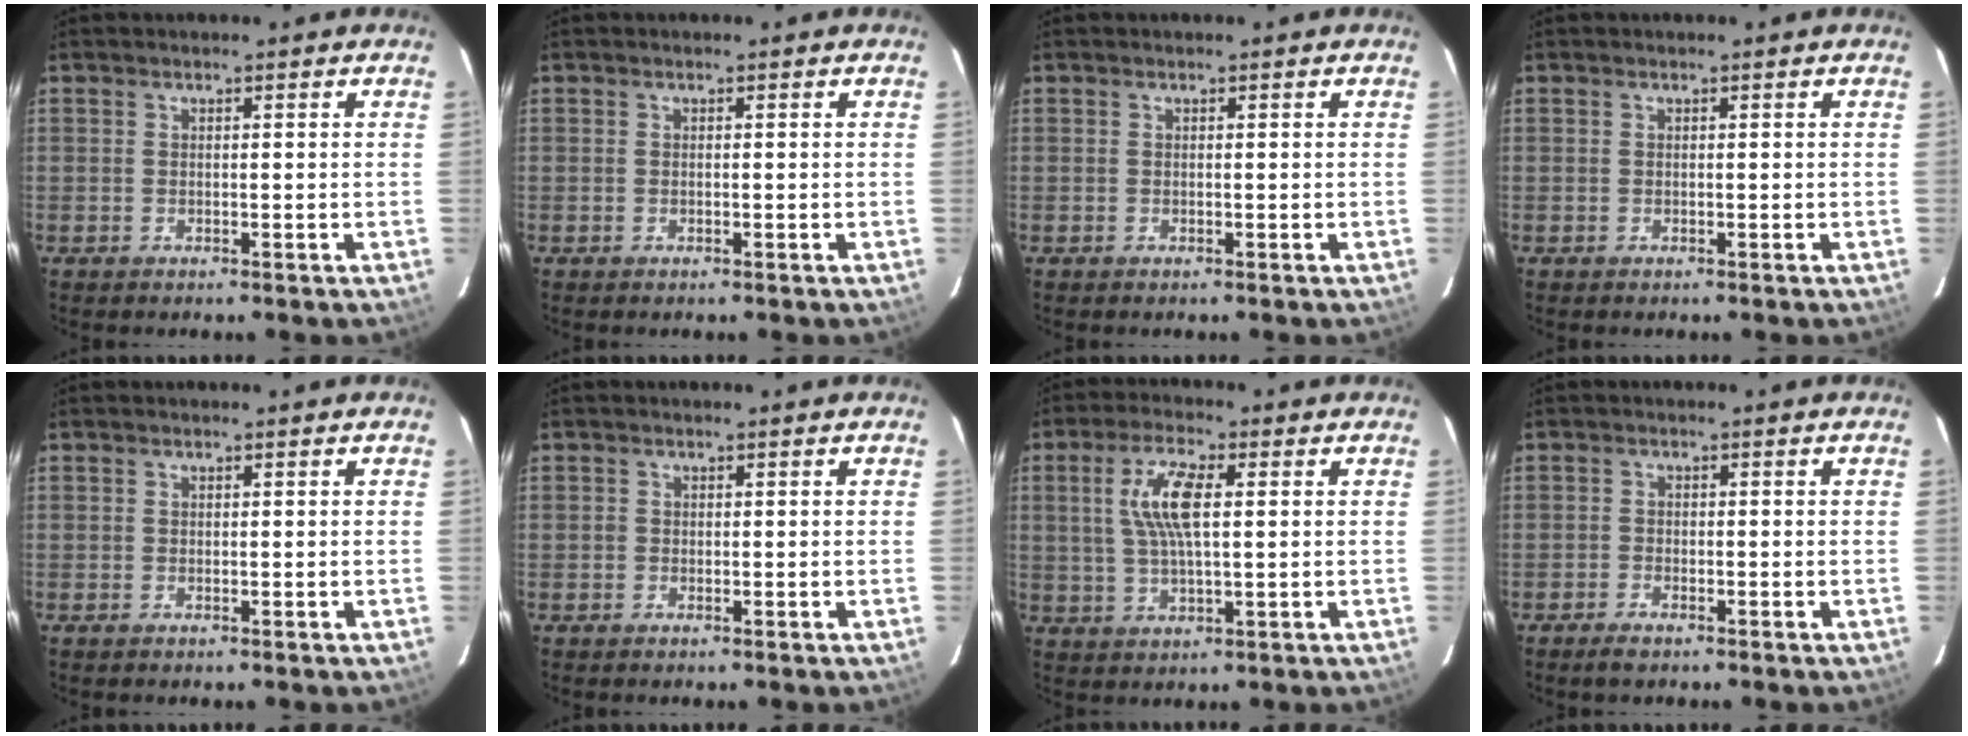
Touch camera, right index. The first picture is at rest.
{"total": 0.0}
{"total": 0.0}
{"total": 0.0}
{"total": 0.0}
{"total": 0.6, "force": [-0.2, 0.6, 0.0], "torque": [0.002, 0.000, -0.005]}
{"total": 8.5, "force": [1.7, 2.7, 7.9], "torque": [-0.158, 0.010, 0.034]}
{"total": 2.2, "force": [-1.8, 0.8, 1.0], "torque": [-0.031, -0.001, -0.035]}